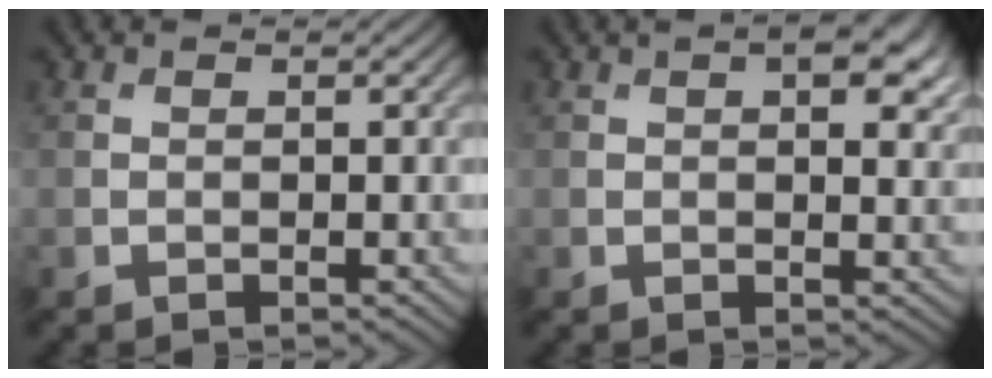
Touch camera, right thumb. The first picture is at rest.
{"total": 5.2, "force": [2.1, 2.3, 4.2], "torque": [-0.060, 0.004, 0.028]}